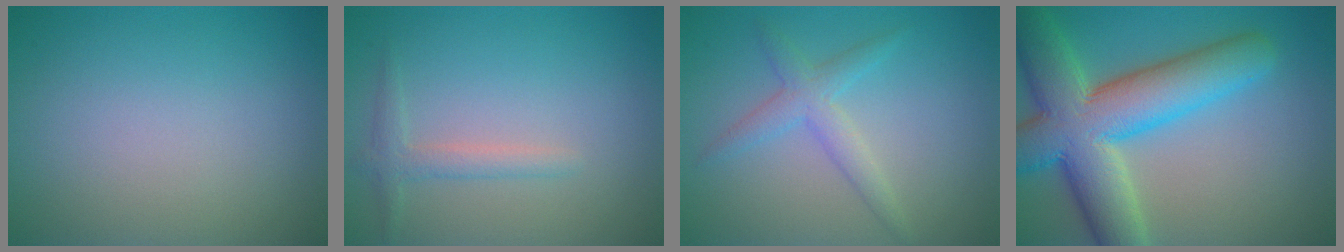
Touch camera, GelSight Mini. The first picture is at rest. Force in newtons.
{"total": 1.8, "press": 1.7, "slide": 0.1}
{"total": 2.5, "press": 2.5, "slide": 0.1}
{"total": 11.4, "press": 11.4, "slide": 0.7}